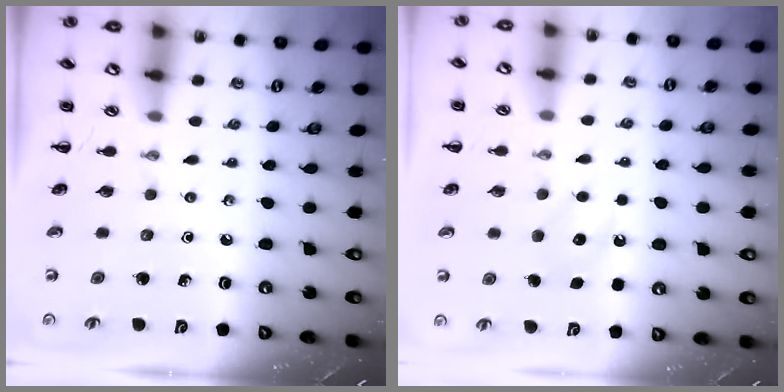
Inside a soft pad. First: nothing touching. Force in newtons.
{"total": 5.2, "press": 5.0, "slide": 1.4}